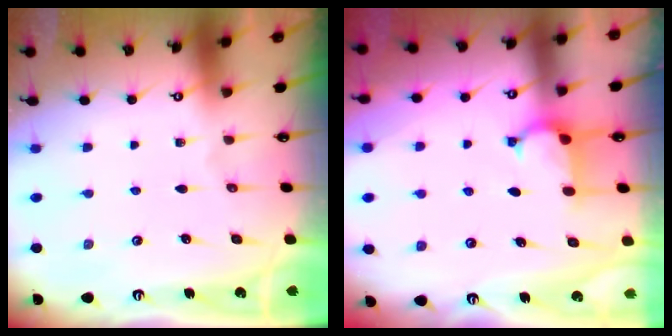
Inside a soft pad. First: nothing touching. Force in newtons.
{"total": 1.7, "press": 1.6, "slide": 0.5}